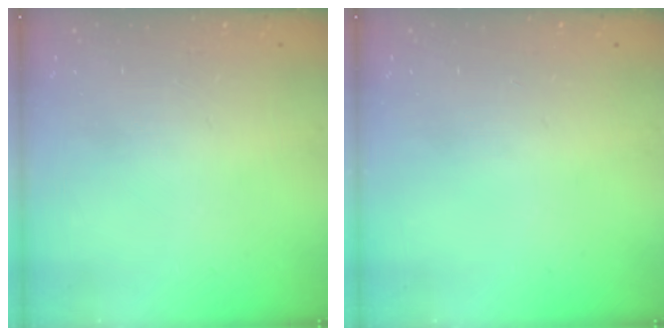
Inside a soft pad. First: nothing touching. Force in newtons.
{"total": 0.0}